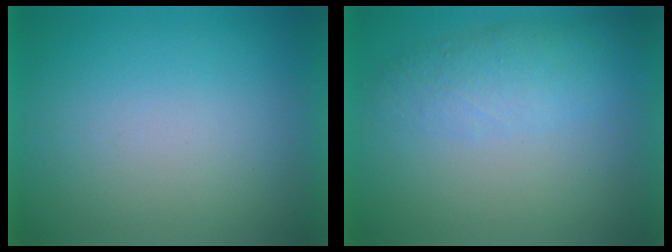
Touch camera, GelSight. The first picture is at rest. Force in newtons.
{"total": 3.9}